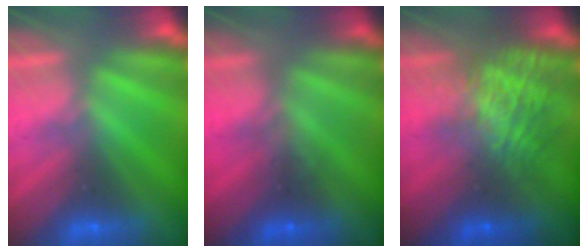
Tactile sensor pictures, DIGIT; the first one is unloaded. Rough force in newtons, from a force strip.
{"total": 1.3}
{"total": 7.3}